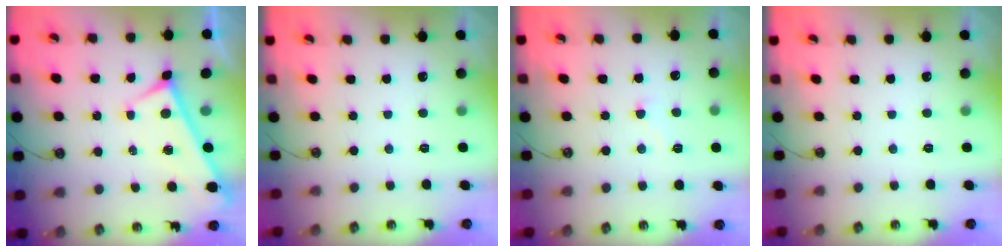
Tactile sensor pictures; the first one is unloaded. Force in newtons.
{"total": 0.0}
{"total": 2.8, "press": 2.7, "slide": 0.7}
{"total": 0.0}